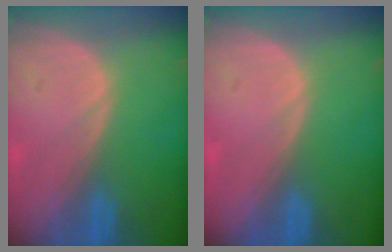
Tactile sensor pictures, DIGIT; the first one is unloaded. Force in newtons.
{"total": 0.0}